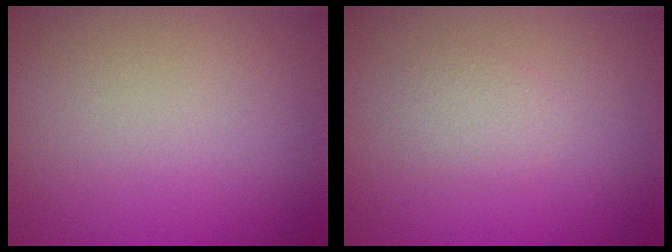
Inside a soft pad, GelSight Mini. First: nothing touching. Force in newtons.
{"total": 1.2, "press": 1.2, "slide": 0.0}